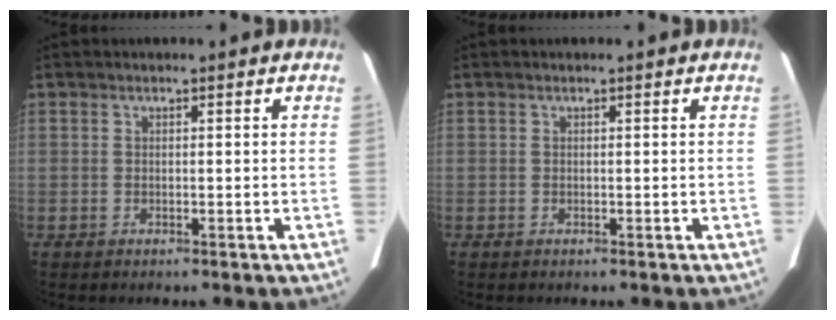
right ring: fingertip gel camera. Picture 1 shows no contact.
{"total": 0.0}